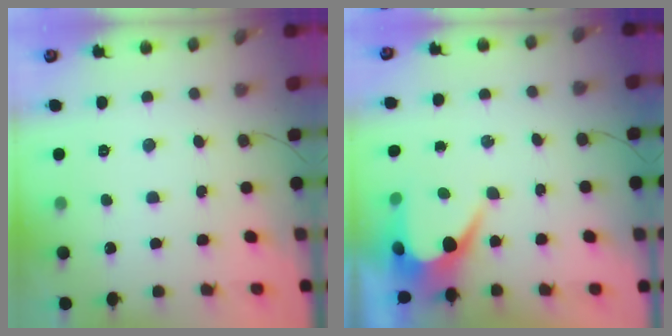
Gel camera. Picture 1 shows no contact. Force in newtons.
{"total": 7.0, "press": 7.0, "slide": 0.2}